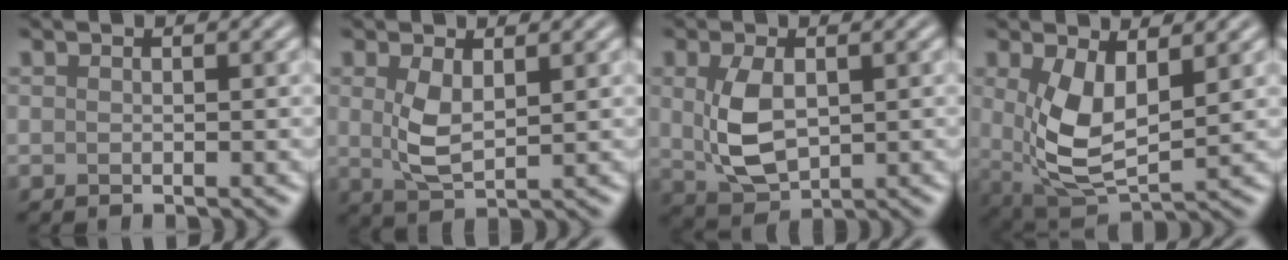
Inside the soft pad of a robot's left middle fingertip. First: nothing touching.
{"total": 3.3, "force": [0.9, 1.5, 2.8], "torque": [-0.066, -0.005, 0.021]}
{"total": 5.2, "force": [0.5, 3.1, 4.1], "torque": [-0.097, -0.003, 0.020]}
{"total": 6.2, "force": [1.3, 3.0, 5.3], "torque": [-0.118, -0.016, 0.032]}